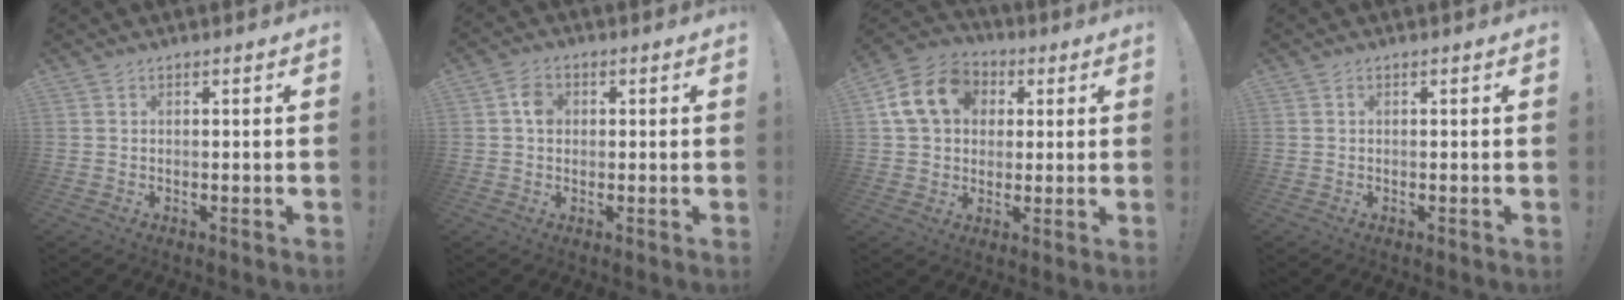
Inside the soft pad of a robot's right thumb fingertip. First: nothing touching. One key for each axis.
{"total": 4.4, "fx": 0.4, "fy": 3.5, "fz": 2.6, "tx": -0.039, "ty": 0.007, "tz": 0.006}
{"total": 15.5, "fx": 4.5, "fy": 12.4, "fz": 8.1, "tx": -0.117, "ty": 0.005, "tz": 0.093}
{"total": 0.0}